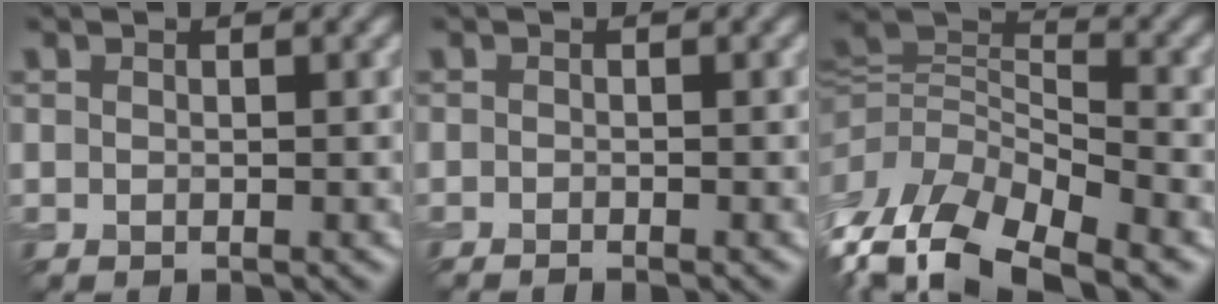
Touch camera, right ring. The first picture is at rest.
{"total": 1.1, "force": [-0.9, 0.1, 0.6], "torque": [-0.011, 0.001, -0.018]}
{"total": 11.8, "force": [-6.8, 5.3, 8.1], "torque": [-0.178, 0.003, -0.121]}